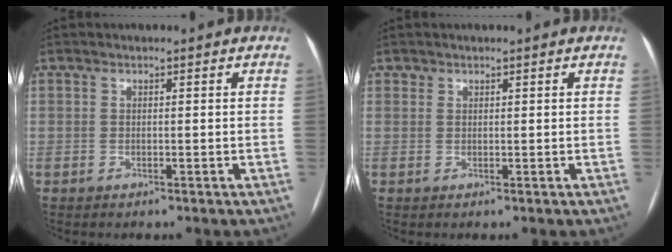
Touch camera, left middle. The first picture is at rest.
{"total": 0.6, "force": [0.4, 0.4, 0.0], "torque": [0.003, 0.001, 0.006]}